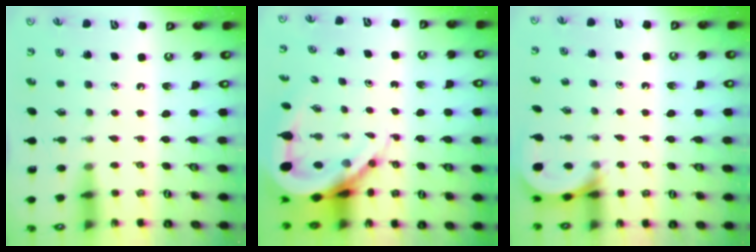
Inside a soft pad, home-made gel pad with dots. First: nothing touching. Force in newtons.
{"total": 12.9, "press": 12.9, "slide": 1.3}
{"total": 3.8, "press": 3.8, "slide": 0.4}